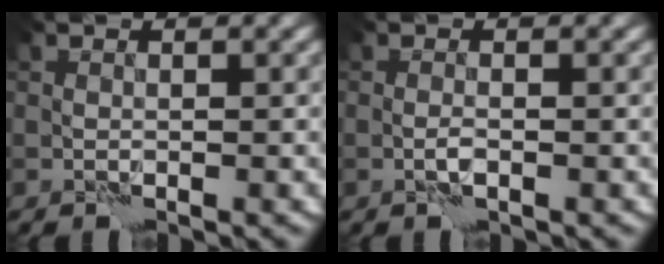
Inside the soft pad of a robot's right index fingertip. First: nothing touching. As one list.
[{"total": 0.6, "force": [-0.2, 0.0, 0.6], "torque": [-0.013, 0.000, -0.005]}]